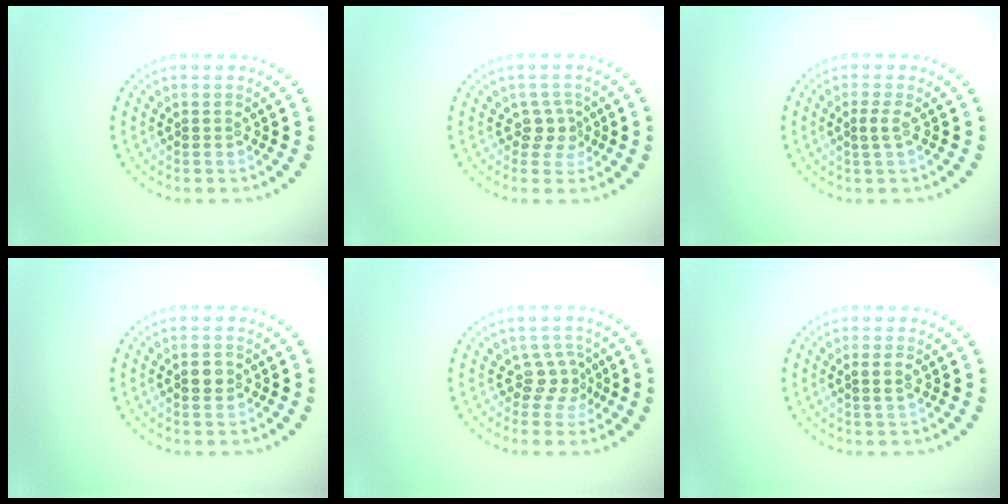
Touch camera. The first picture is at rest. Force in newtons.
{"total": 1.7, "press": 1.3, "slide": 1.1}
{"total": 1.2, "press": 0.9, "slide": 0.8}
{"total": 1.5, "press": 1.4, "slide": 0.3}
{"total": 2.2, "press": 1.5, "slide": 1.6}
{"total": 1.1, "press": 0.9, "slide": 0.6}